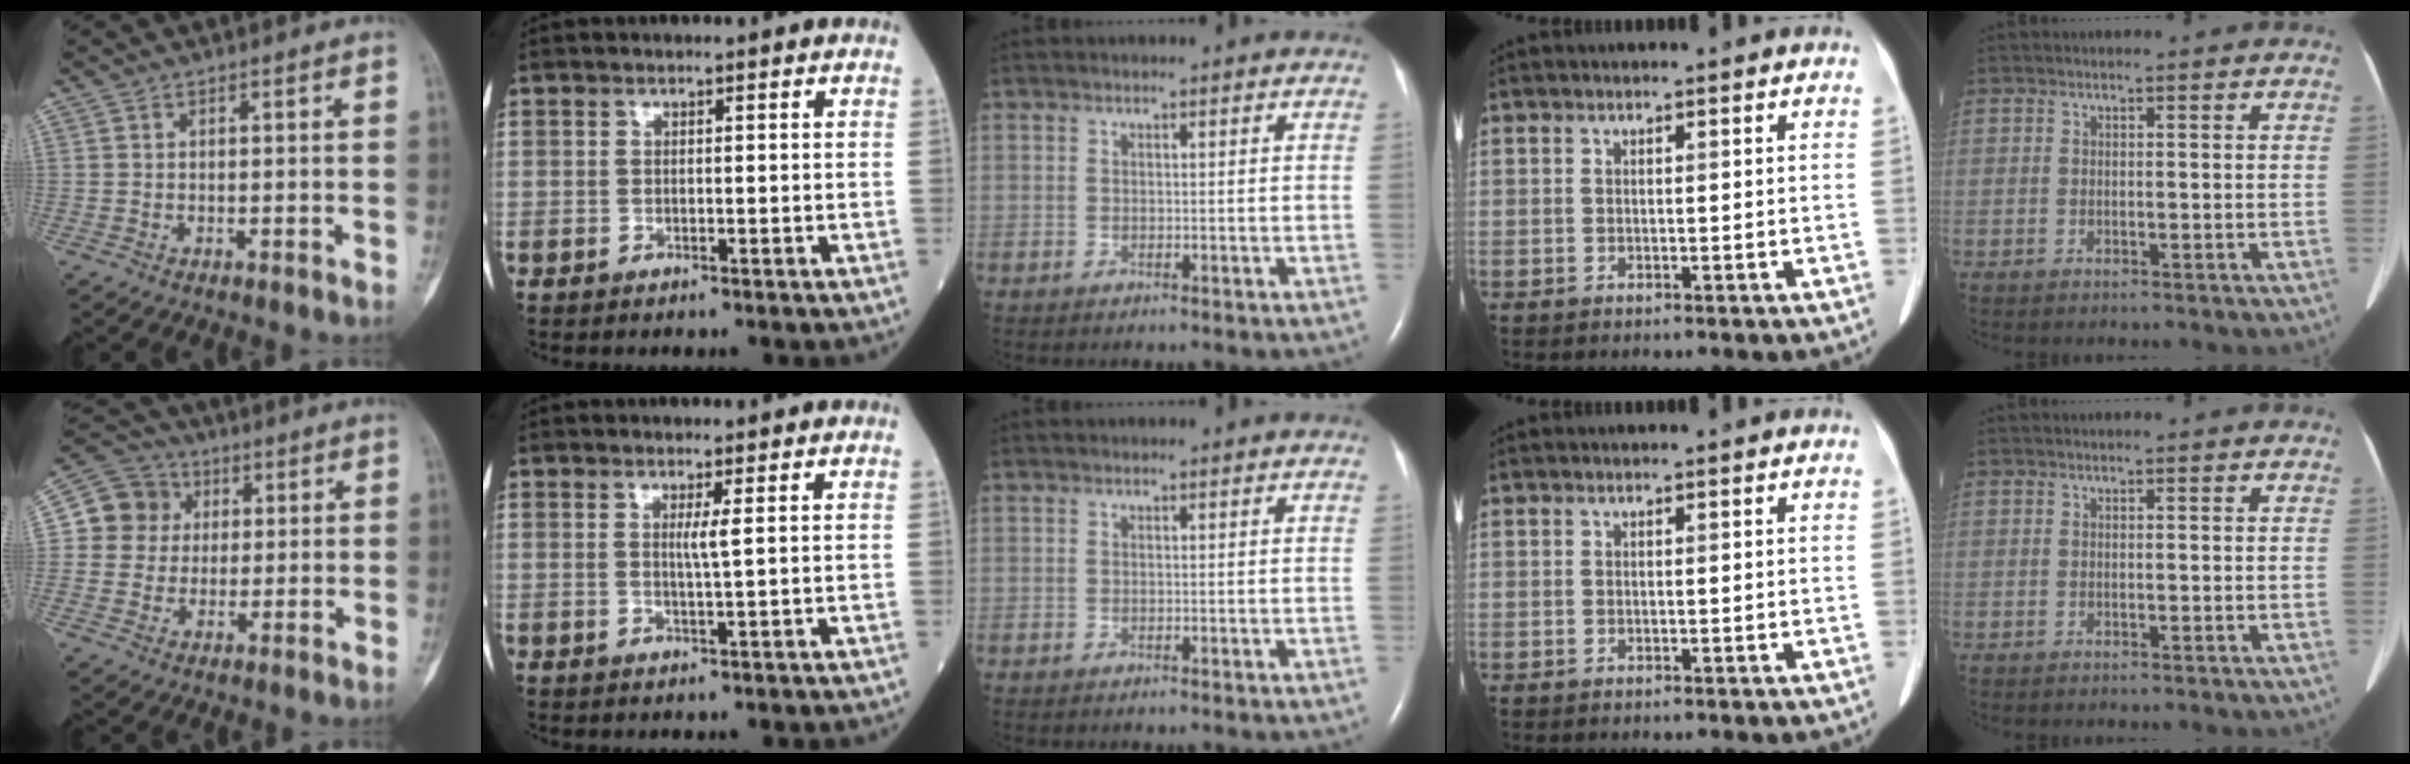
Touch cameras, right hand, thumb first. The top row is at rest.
{"thumb": {"total": 9.4, "force": [1.6, 9.0, 2.5], "torque": [-0.014, 0.010, 0.018]}, "index": {"total": 1.8, "force": [0.6, -0.5, 1.6], "torque": [-0.035, -0.004, 0.013]}}